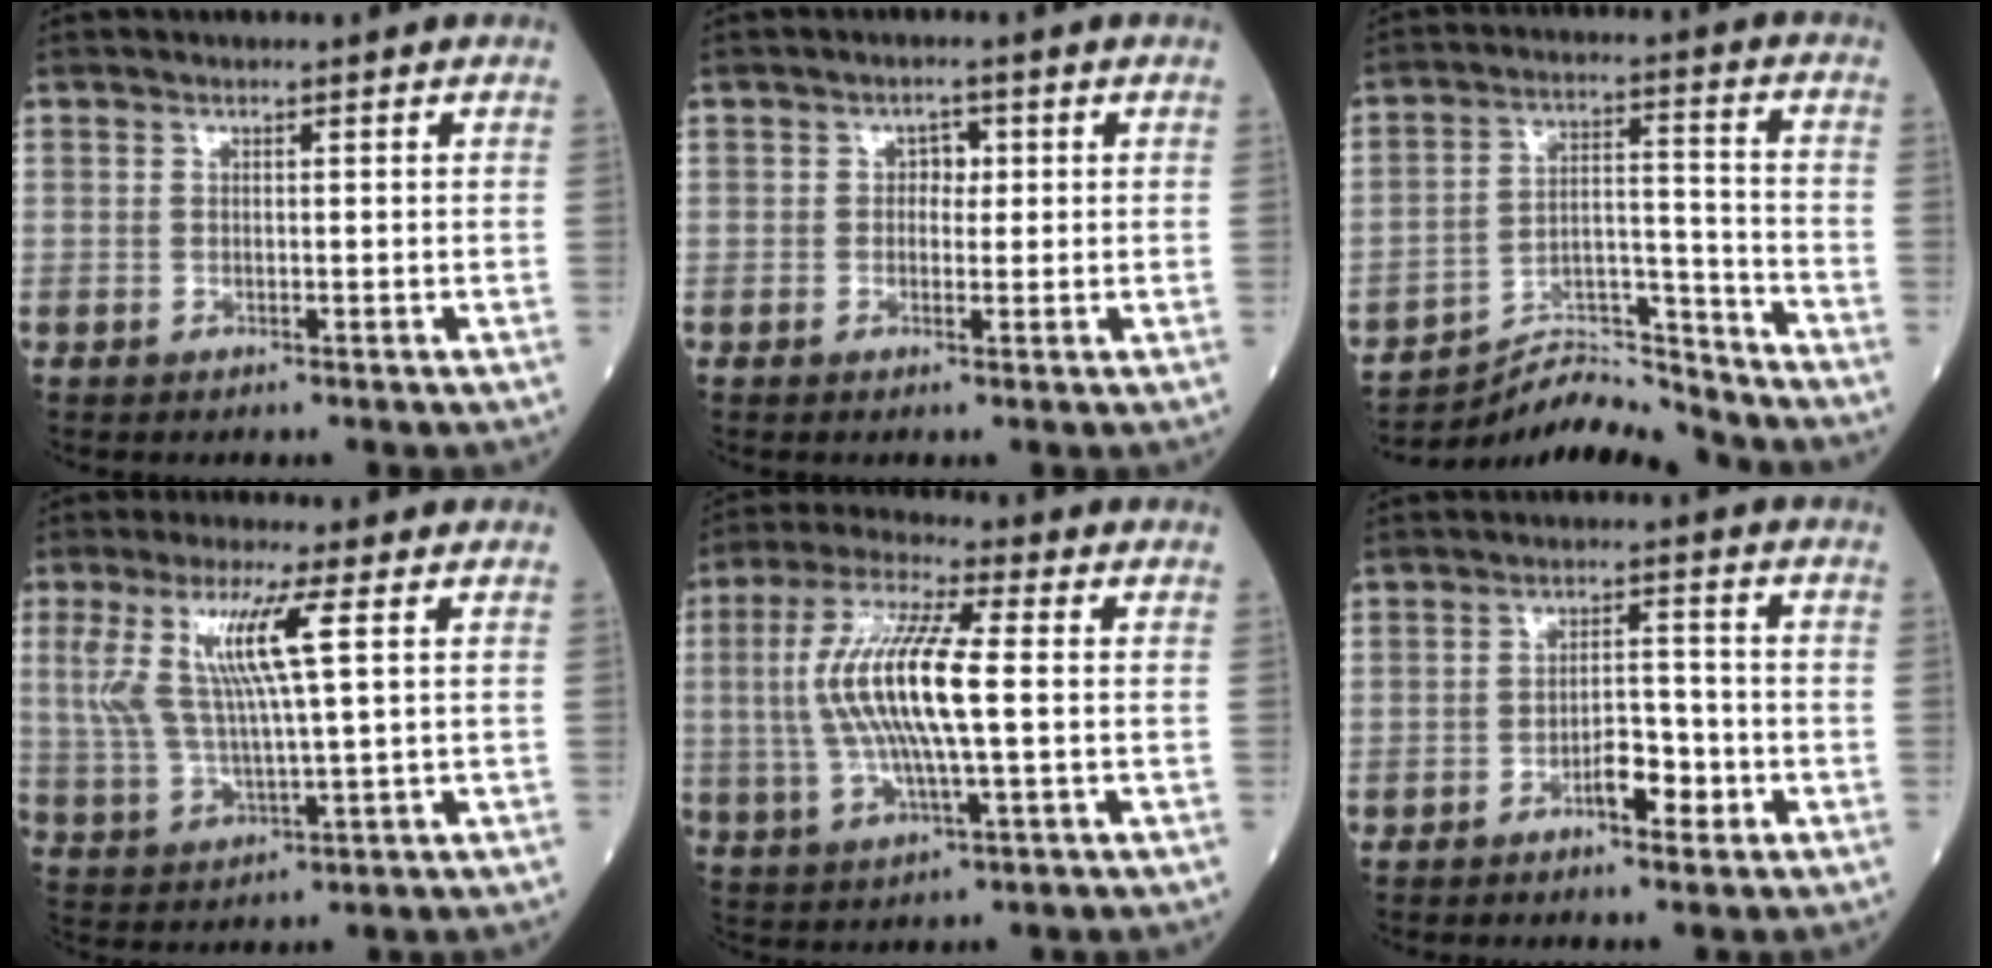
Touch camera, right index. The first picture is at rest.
{"total": 1.9, "force": [0.4, 1.3, 1.3], "torque": [-0.013, 0.005, 0.005]}
{"total": 11.1, "force": [-11.0, -0.5, -0.2], "torque": [-0.002, 0.041, -0.191]}
{"total": 9.8, "force": [3.0, 0.4, 9.4], "torque": [-0.210, 0.008, 0.062]}
{"total": 13.0, "force": [0.5, 2.0, 12.8], "torque": [-0.271, 0.009, 0.007]}
{"total": 4.3, "force": [-2.2, 1.5, 3.3], "torque": [-0.052, 0.008, -0.037]}